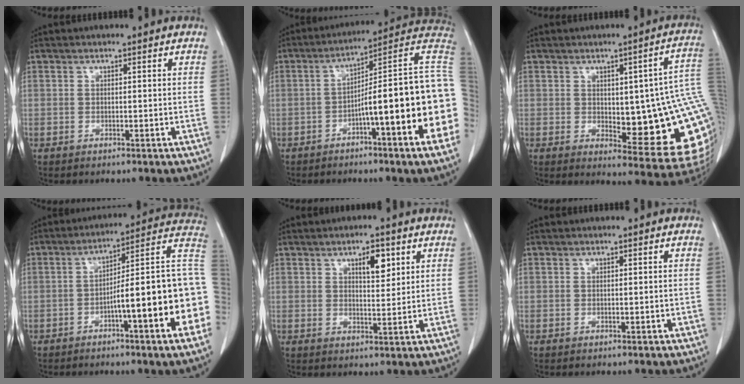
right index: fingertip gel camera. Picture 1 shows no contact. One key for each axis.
{"total": 19.8, "fx": -3.6, "fy": 0.4, "fz": 19.5, "tx": -0.173, "ty": 0.035, "tz": -0.050}
{"total": 19.5, "fx": 1.1, "fy": 4.9, "fz": 18.8, "tx": -0.164, "ty": 0.003, "tz": 0.026}
{"total": 19.3, "fx": -4.4, "fy": 1.2, "fz": 18.8, "tx": -0.168, "ty": 0.033, "tz": -0.054}
{"total": 4.6, "fx": 2.2, "fy": 1.6, "fz": 3.7, "tx": -0.058, "ty": -0.001, "tz": 0.037}
{"total": 0.7, "fx": 0.0, "fy": 0.5, "fz": 0.4, "tx": -0.006, "ty": 0.004, "tz": 0.003}